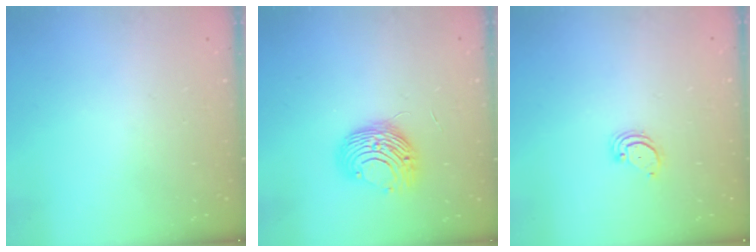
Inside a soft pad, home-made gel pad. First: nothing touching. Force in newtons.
{"total": 9.7, "press": 9.7, "slide": 0.1}
{"total": 2.2, "press": 2.2, "slide": 0.3}